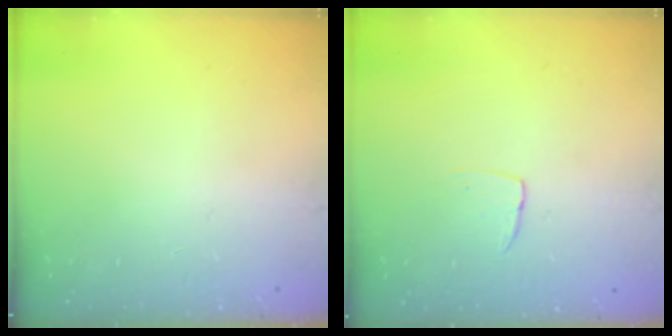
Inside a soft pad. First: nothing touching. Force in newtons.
{"total": 4.0, "press": 4.0, "slide": 0.2}